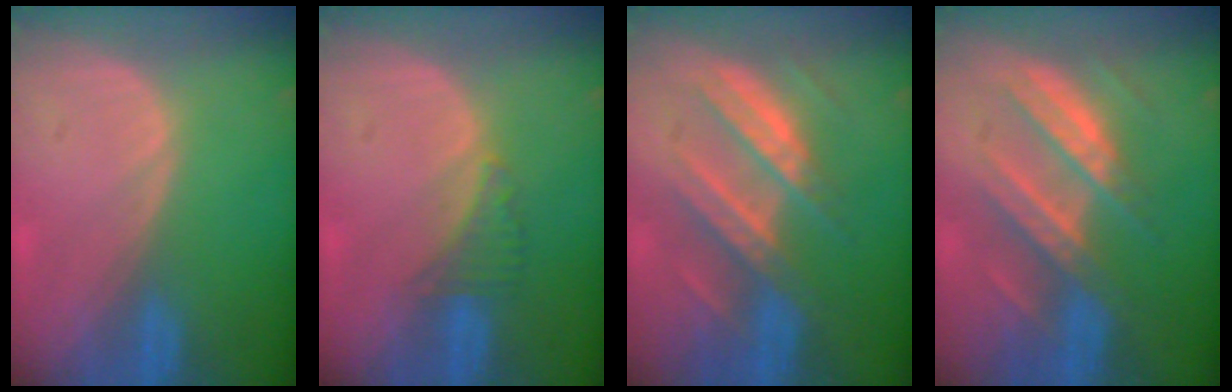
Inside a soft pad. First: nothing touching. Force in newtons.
{"total": 2.7, "press": 2.6, "slide": 0.7}
{"total": 7.8, "press": 7.8, "slide": 0.3}
{"total": 7.8, "press": 7.8, "slide": 0.3}